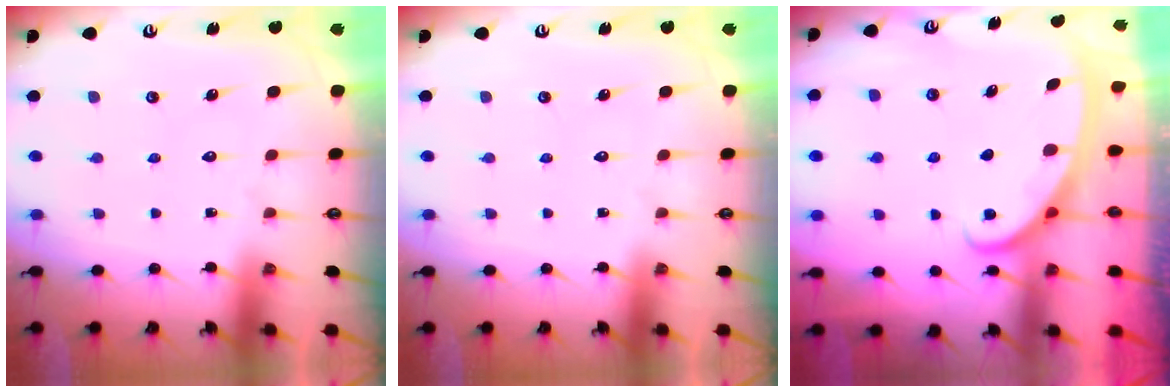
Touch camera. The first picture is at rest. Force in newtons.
{"total": 0.0}
{"total": 2.8, "press": 2.8, "slide": 0.4}